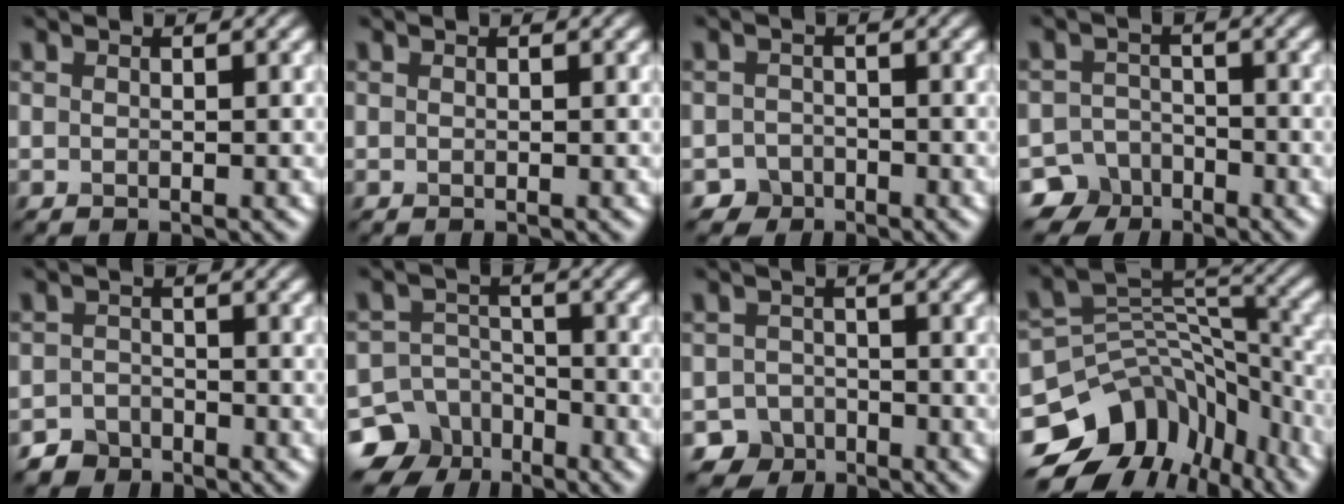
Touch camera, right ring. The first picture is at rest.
{"total": 0.0}
{"total": 2.3, "force": [-1.7, 1.5, -0.1], "torque": [0.017, 0.006, -0.031]}
{"total": 6.1, "force": [-4.4, 4.1, 0.7], "torque": [0.013, -0.010, -0.079]}
{"total": 2.6, "force": [-2.2, 1.3, 0.0], "torque": [0.011, 0.002, -0.046]}
{"total": 8.2, "force": [-5.5, 5.8, 1.6], "torque": [-0.018, -0.012, -0.106]}
{"total": 3.7, "force": [-2.7, 2.6, 0.1], "torque": [0.022, 0.002, -0.045]}
{"total": 13.8, "force": [-8.0, 9.5, 6.1], "torque": [-0.137, 0.020, -0.112]}